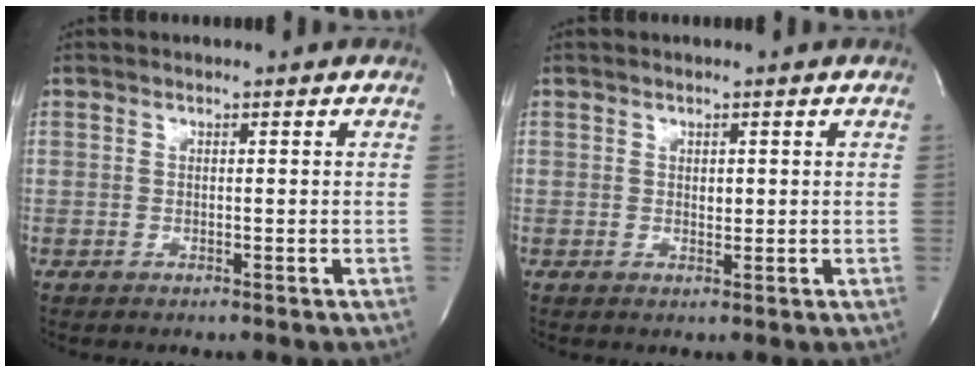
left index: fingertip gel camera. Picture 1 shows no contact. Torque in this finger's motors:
{"motor_torque": [0.02, 0.00, 0.00, 0.00]}